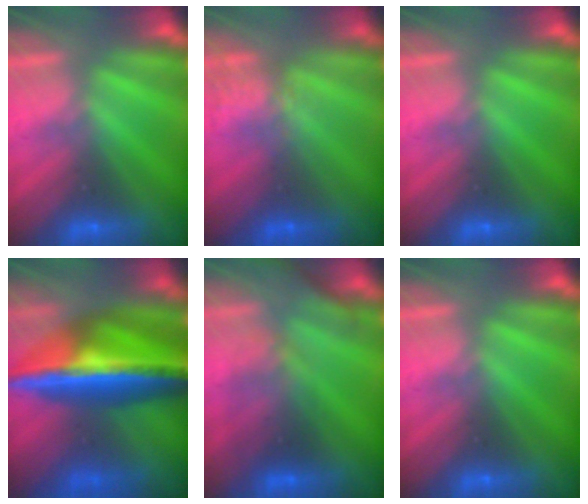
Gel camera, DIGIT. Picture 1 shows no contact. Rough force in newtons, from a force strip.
{"total": 4.2}
{"total": 0.0}
{"total": 5.8}
{"total": 2.8}
{"total": 0.0}